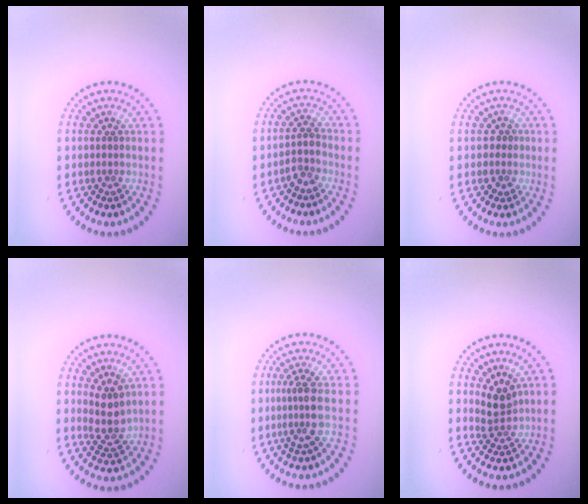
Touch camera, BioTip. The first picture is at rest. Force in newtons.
{"total": 1.9, "press": 1.4, "slide": 1.3}
{"total": 1.2, "press": 1.0, "slide": 0.7}
{"total": 2.7, "press": 2.2, "slide": 1.5}
{"total": 2.6, "press": 2.0, "slide": 1.7}
{"total": 2.4, "press": 1.8, "slide": 1.5}